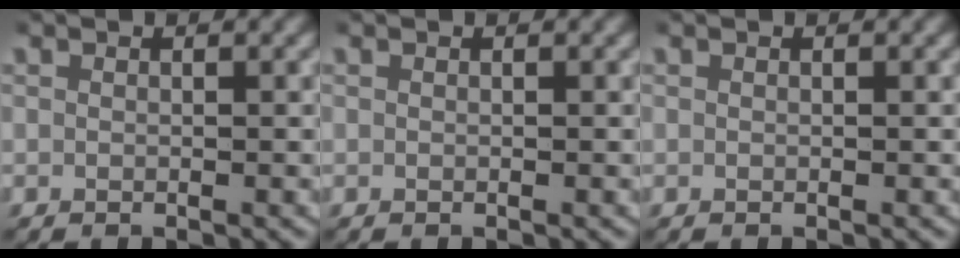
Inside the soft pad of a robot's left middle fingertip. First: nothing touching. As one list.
[{"total": 0.0}, {"total": 0.0}]